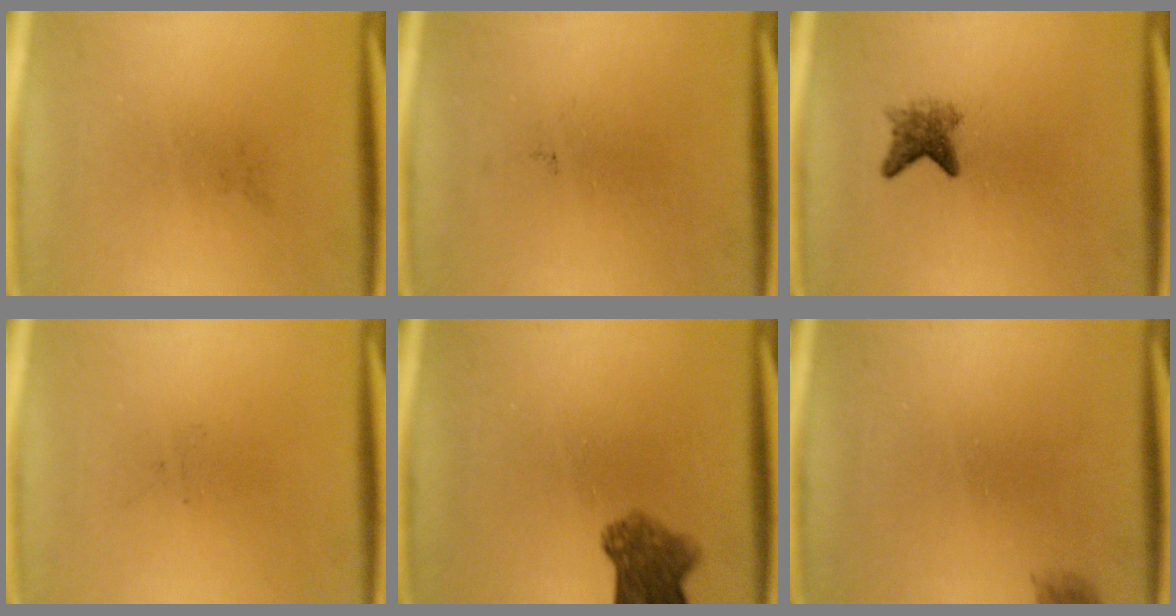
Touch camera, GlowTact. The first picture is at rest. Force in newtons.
{"total": 0.0}
{"total": 2.9}
{"total": 0.0}
{"total": 6.2}
{"total": 1.1}